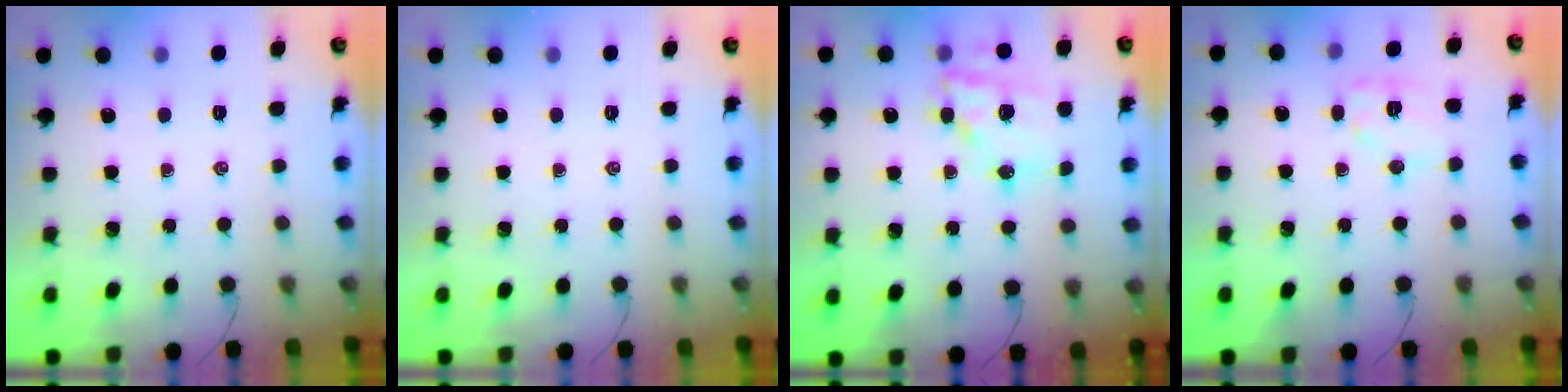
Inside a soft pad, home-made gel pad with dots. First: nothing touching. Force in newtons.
{"total": 0.0}
{"total": 16.4, "press": 16.0, "slide": 3.8}
{"total": 8.4, "press": 8.4, "slide": 0.7}